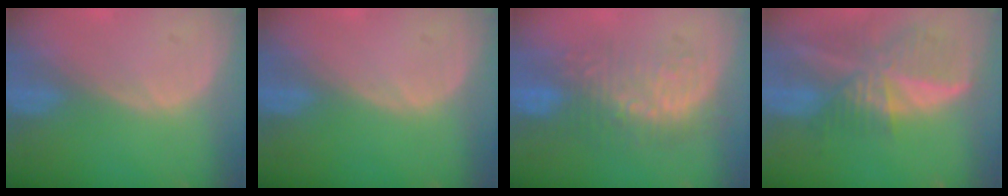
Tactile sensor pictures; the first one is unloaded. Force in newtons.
{"total": 0.0}
{"total": 8.9, "press": 8.6, "slide": 2.0}
{"total": 9.2, "press": 7.9, "slide": 4.7}